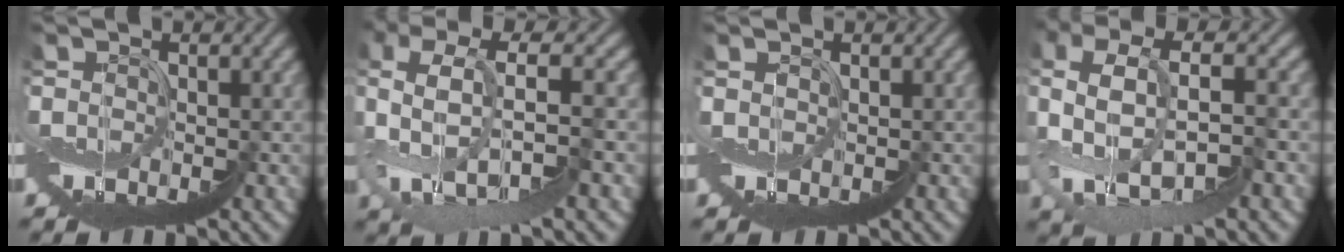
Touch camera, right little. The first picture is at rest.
{"total": 4.9, "force": [2.1, 1.3, 4.3], "torque": [-0.130, 0.014, 0.032]}
{"total": 1.6, "force": [1.5, 0.2, 0.5], "torque": [-0.011, -0.007, 0.031]}
{"total": 5.2, "force": [1.1, 2.5, 4.4], "torque": [-0.148, 0.013, 0.017]}